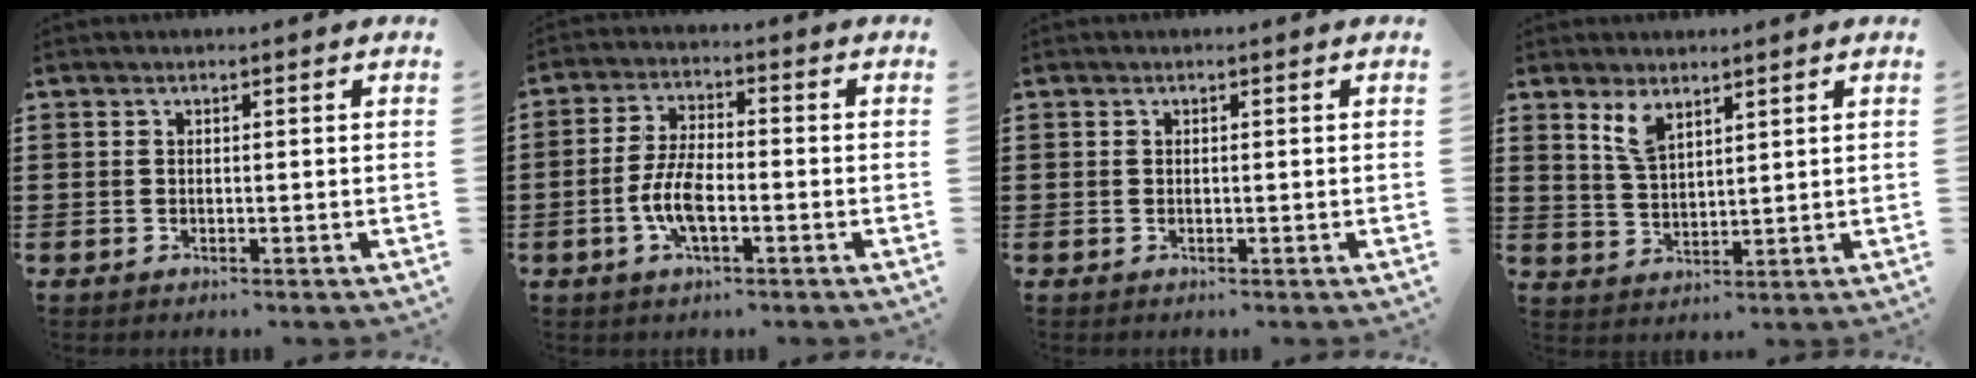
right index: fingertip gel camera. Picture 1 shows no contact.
{"total": 6.6, "force": [-2.1, 2.5, 5.8], "torque": [-0.138, -0.004, -0.048]}
{"total": 0.0}
{"total": 4.3, "force": [2.9, 1.7, 2.8], "torque": [-0.062, 0.004, 0.052]}